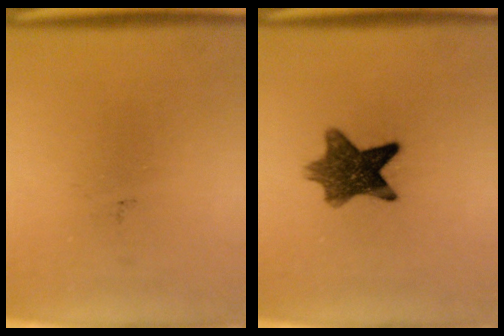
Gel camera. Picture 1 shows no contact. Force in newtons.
{"total": 8.9}